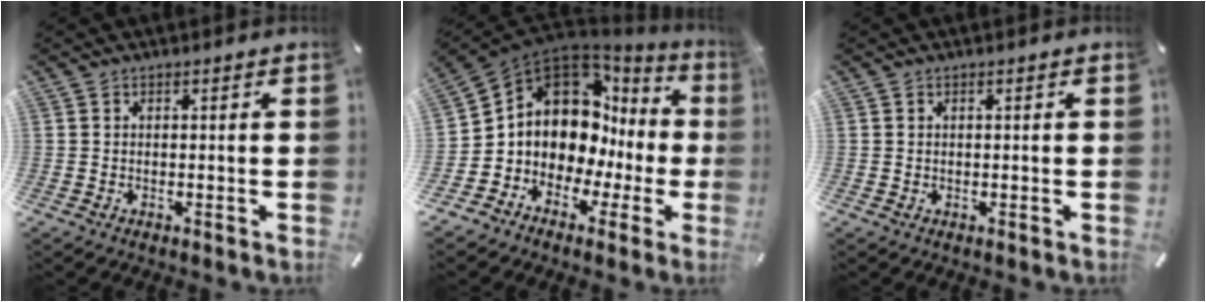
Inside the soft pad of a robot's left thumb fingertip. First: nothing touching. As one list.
[{"total": 11.8, "force": [3.8, 9.5, 5.8], "torque": [-0.106, -0.058, 0.066]}, {"total": 0.0}]